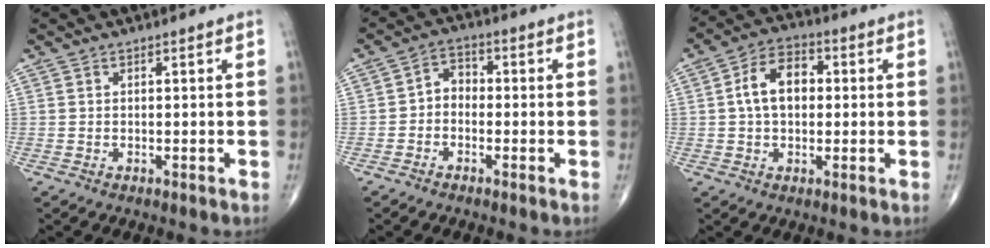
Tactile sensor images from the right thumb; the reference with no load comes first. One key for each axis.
{"total": 4.0, "fx": -0.9, "fy": 3.1, "fz": 2.3, "tx": -0.018, "ty": 0.021, "tz": -0.031}
{"total": 9.3, "fx": 0.9, "fy": 6.2, "fz": 6.9, "tx": -0.107, "ty": 0.021, "tz": 0.009}